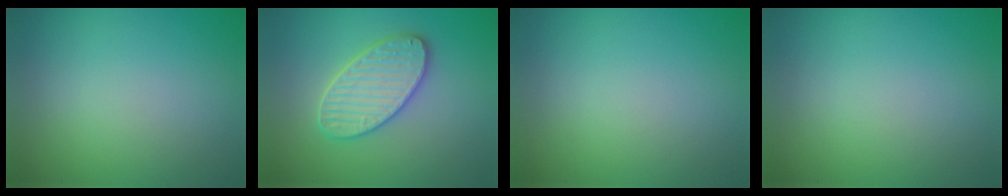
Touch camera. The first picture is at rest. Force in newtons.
{"total": 3.9, "press": 3.9, "slide": 0.5}
{"total": 0.0}
{"total": 0.0}